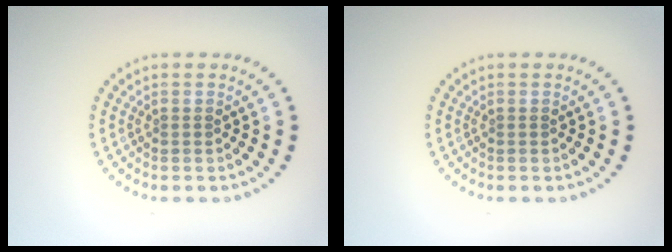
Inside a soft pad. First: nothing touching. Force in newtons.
{"total": 0.0}